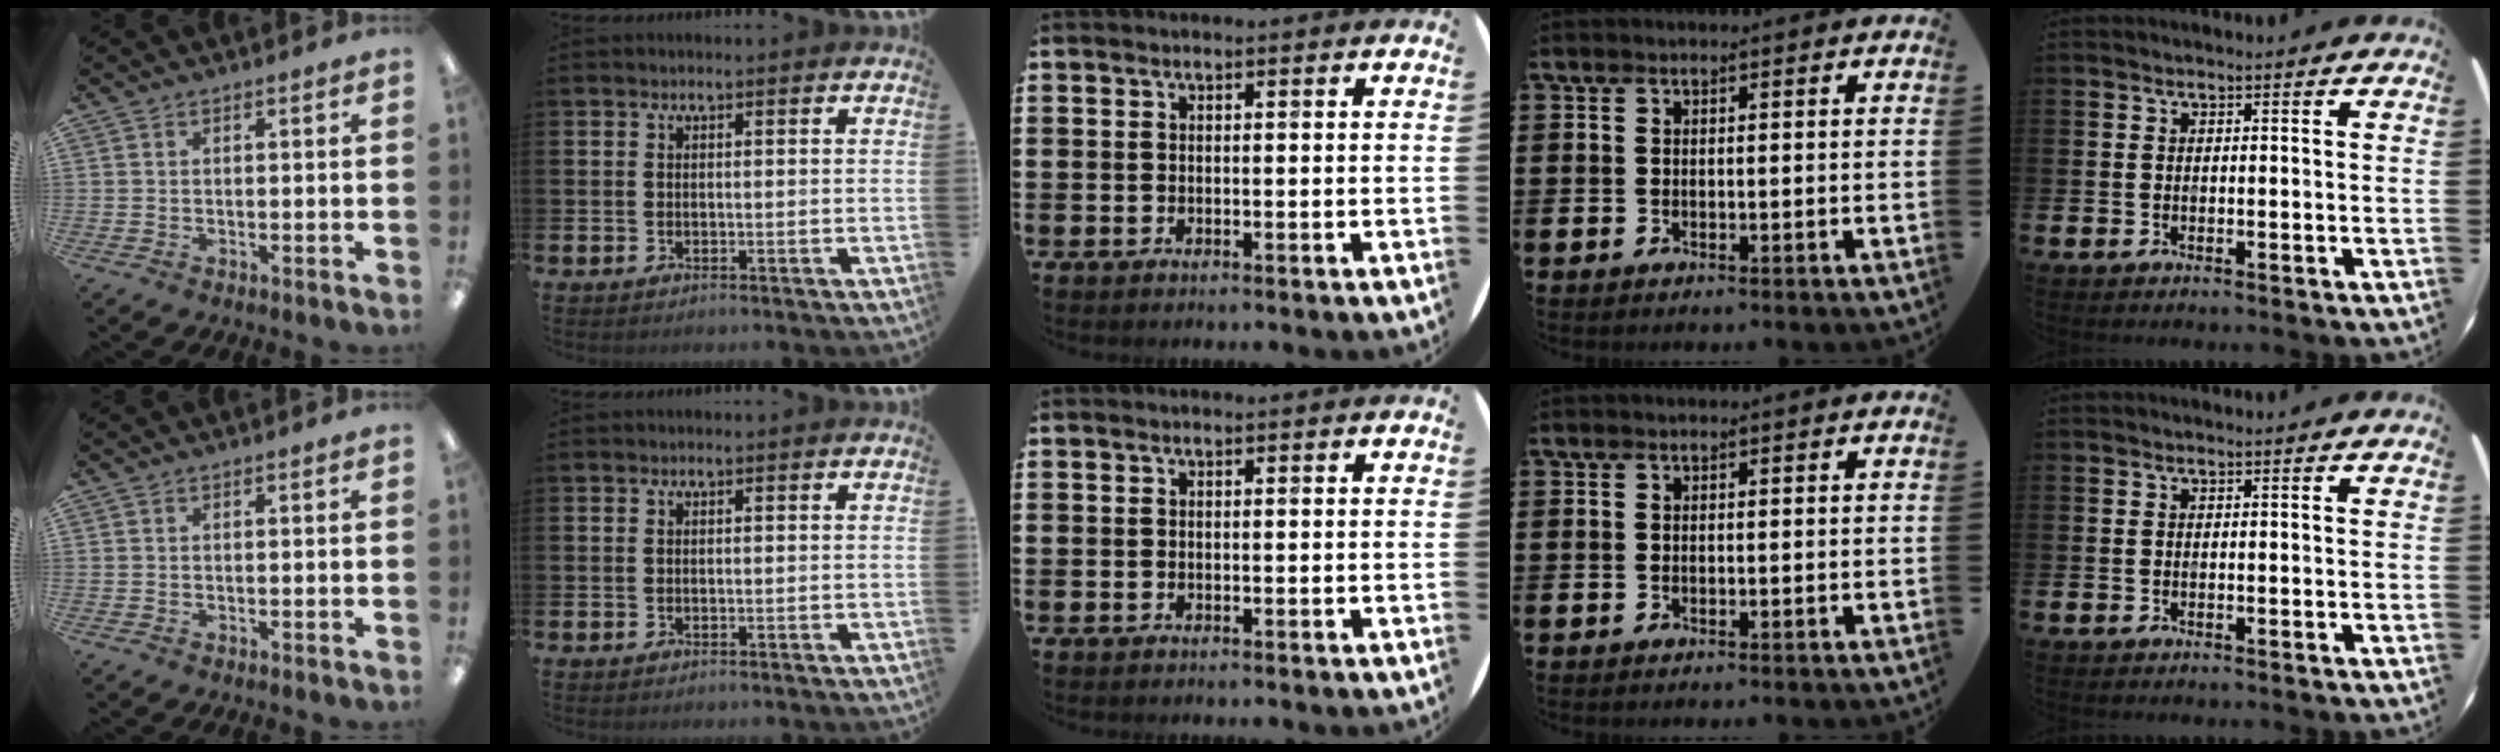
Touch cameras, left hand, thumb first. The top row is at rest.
{}